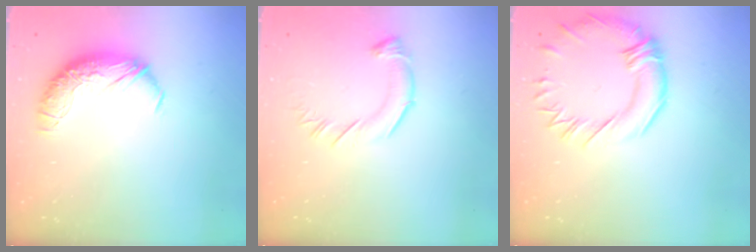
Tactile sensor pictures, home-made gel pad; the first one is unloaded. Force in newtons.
{"total": 3.0, "press": 3.0, "slide": 0.2}
{"total": 3.6, "press": 3.2, "slide": 1.6}